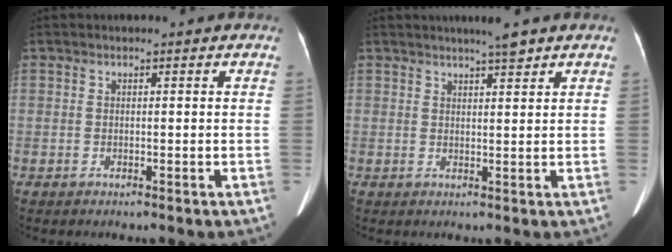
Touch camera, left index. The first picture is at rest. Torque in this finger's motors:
{"motor_torque": [-0.46, -0.21, -0.70, -0.08]}